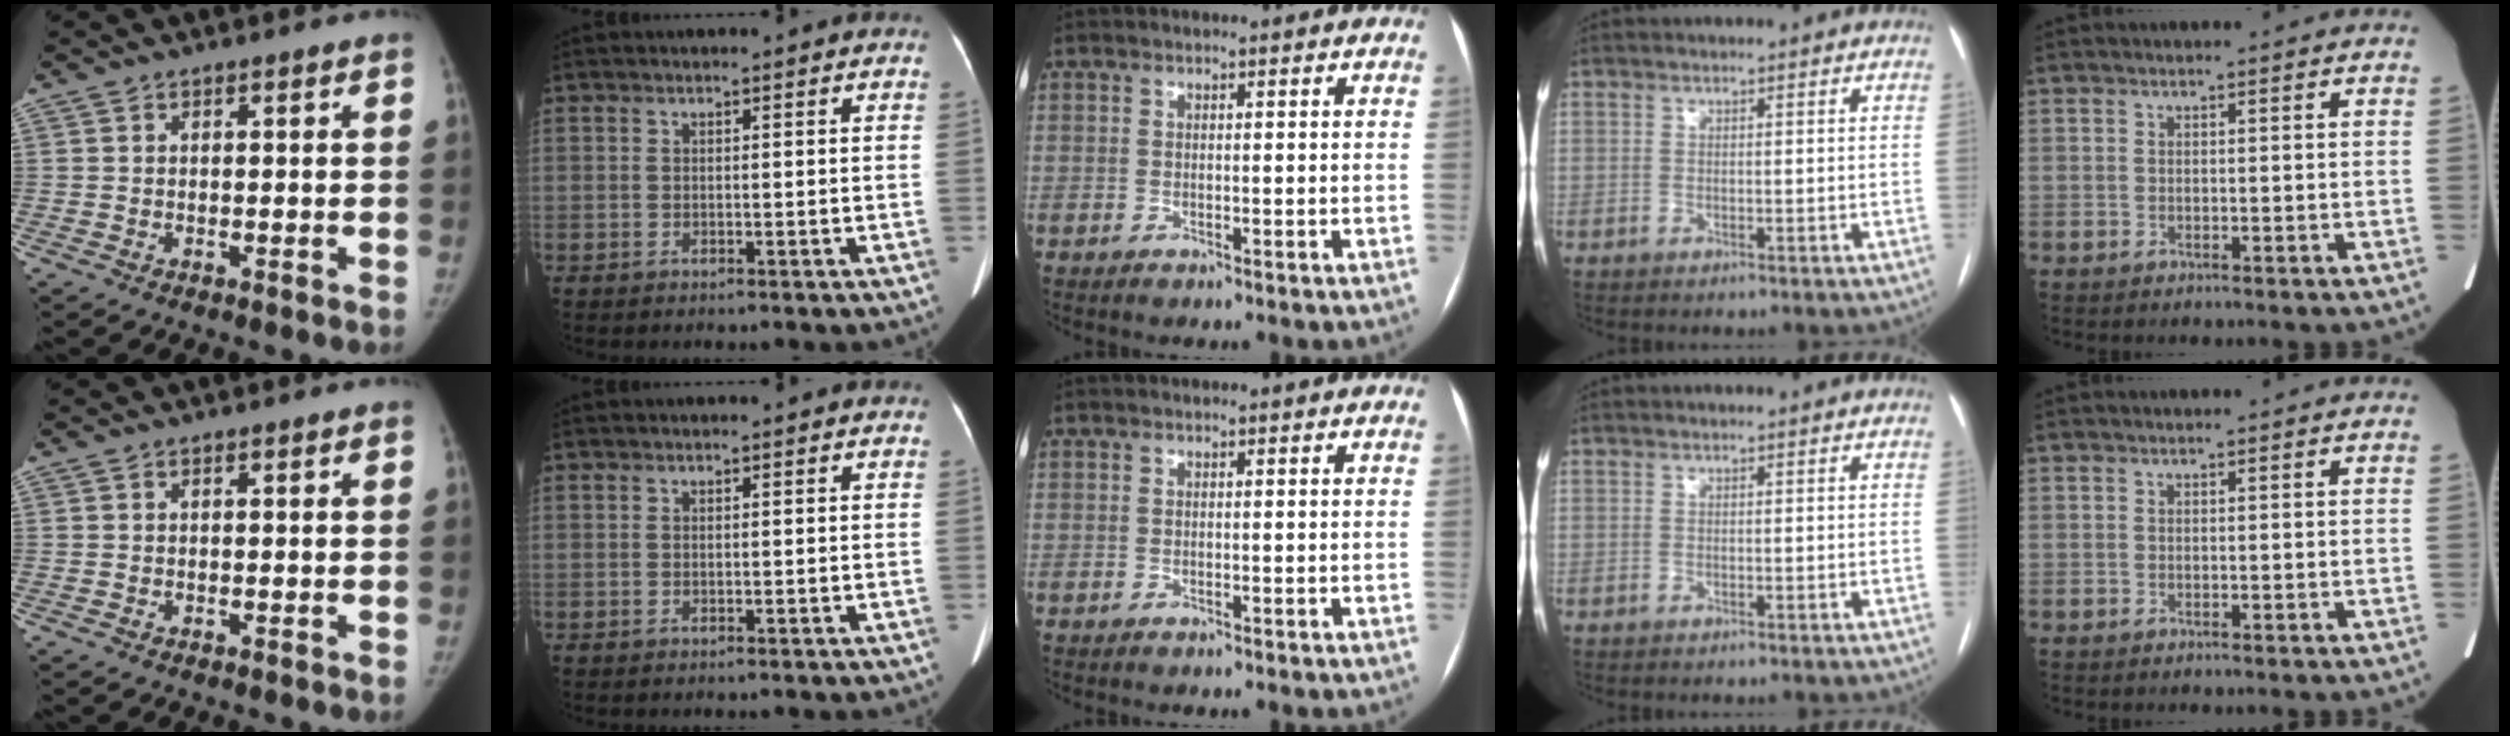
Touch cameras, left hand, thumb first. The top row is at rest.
{}